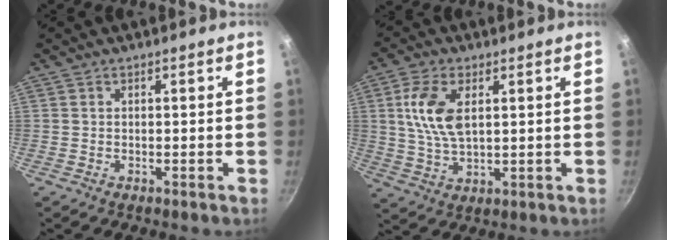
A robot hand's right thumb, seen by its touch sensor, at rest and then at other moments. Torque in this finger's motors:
{"motor_torque": [1.23, 1.70, 1.27, 0.18, 0.16]}